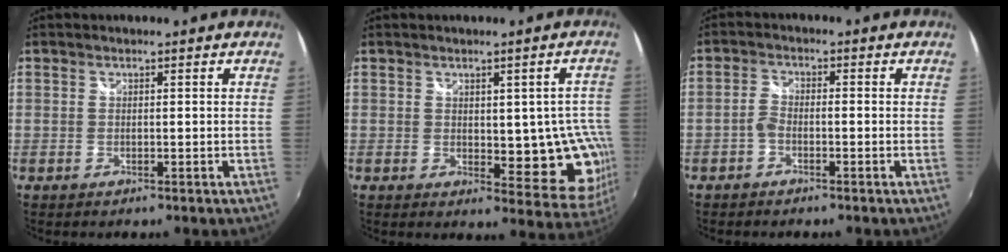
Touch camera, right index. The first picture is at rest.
{"total": 10.9, "force": [-0.6, 6.2, 8.9], "torque": [-0.076, 0.010, 0.007]}
{"total": 2.1, "force": [-1.4, 1.0, 1.3], "torque": [-0.034, 0.010, -0.028]}